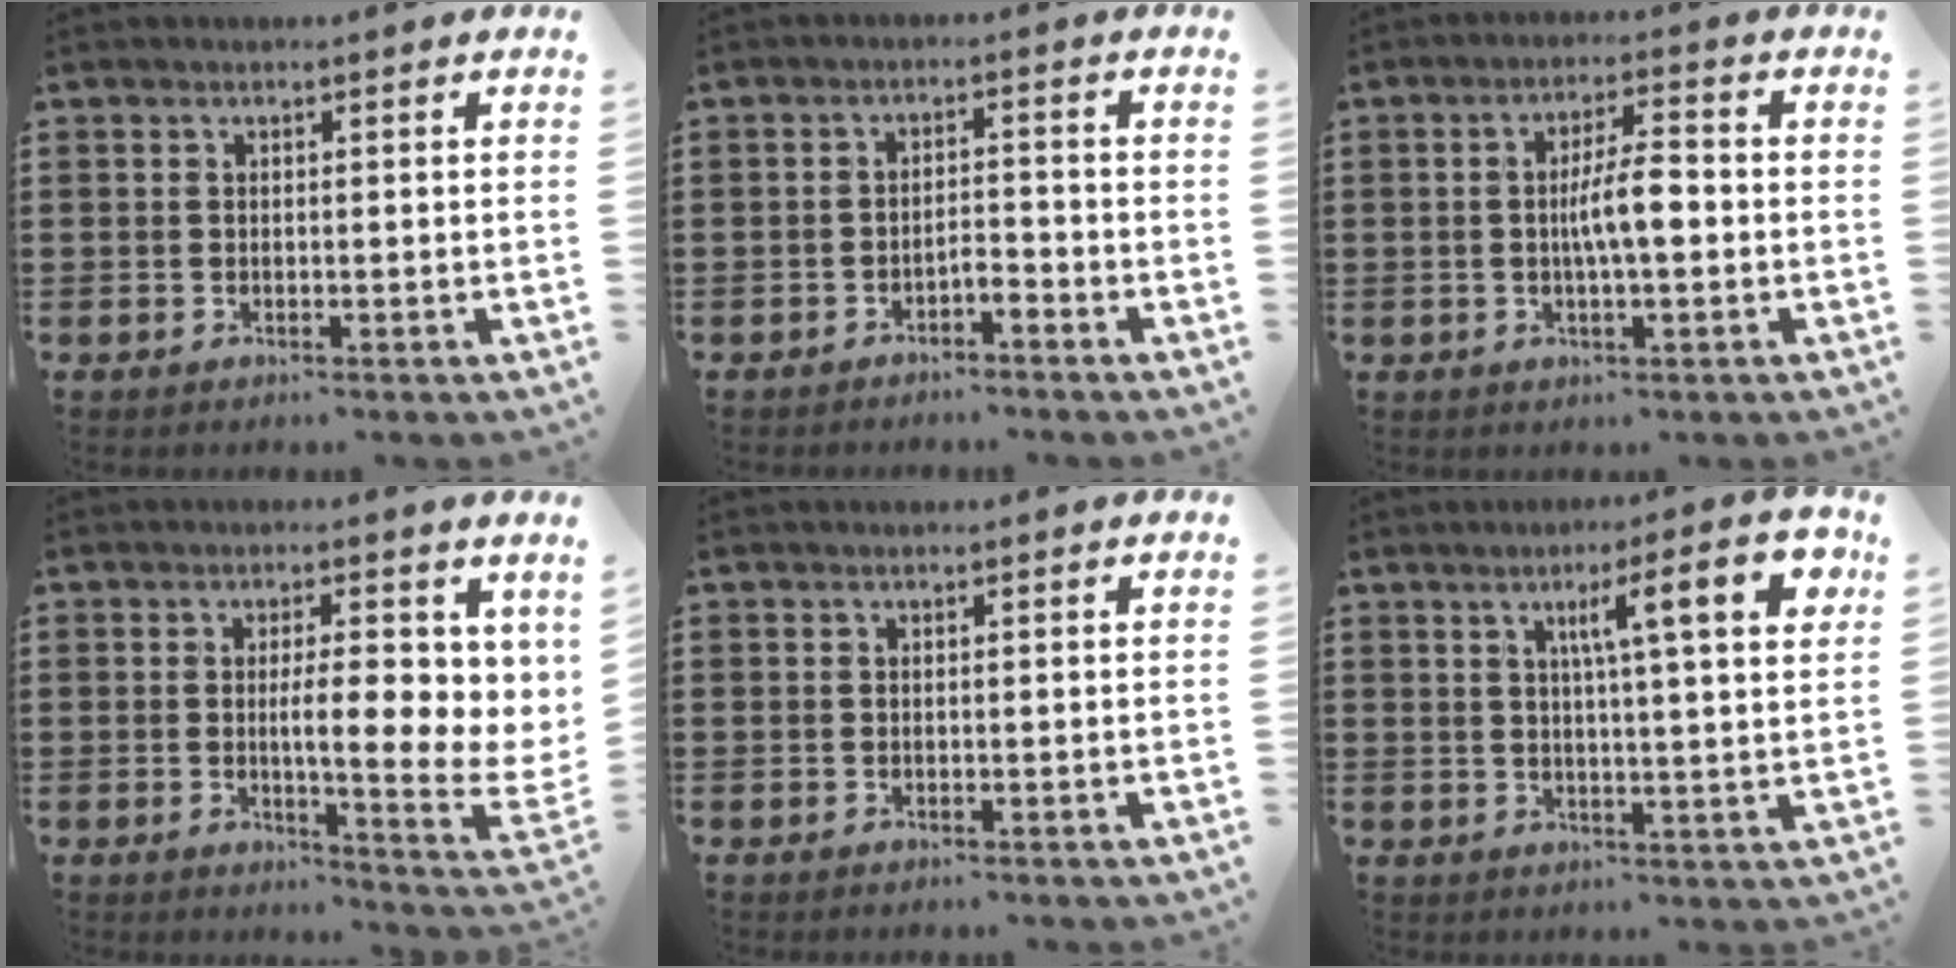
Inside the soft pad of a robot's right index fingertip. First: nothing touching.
{"total": 2.3, "force": [-1.9, 0.6, 1.1], "torque": [-0.025, 0.003, -0.038]}
{"total": 6.2, "force": [-0.5, 1.4, 6.0], "torque": [-0.114, 0.003, -0.014]}
{"total": 8.2, "force": [1.0, 2.4, 7.8], "torque": [-0.113, -0.019, 0.011]}
{"total": 0.0}
{"total": 9.6, "force": [3.6, 1.3, 8.7], "torque": [-0.144, -0.003, 0.051]}